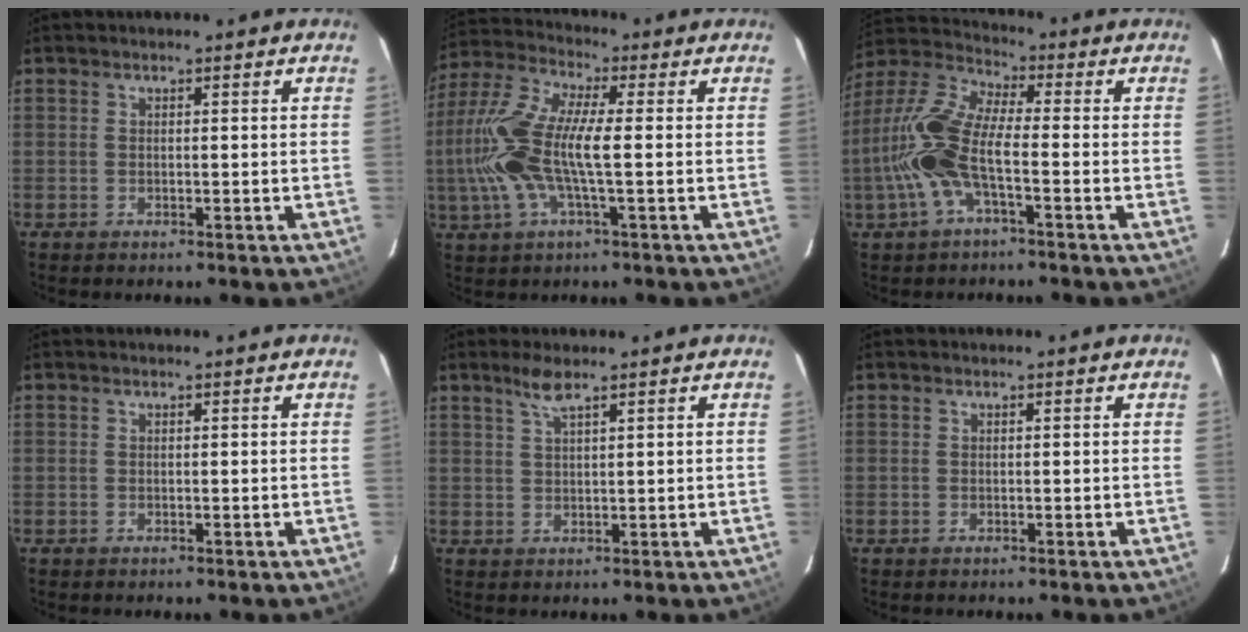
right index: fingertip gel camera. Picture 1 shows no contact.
{"total": 15.4, "force": [-1.2, 3.4, 15.0], "torque": [-0.304, 0.003, -0.030]}
{"total": 13.2, "force": [-3.2, 3.9, 12.1], "torque": [-0.267, 0.005, -0.068]}
{"total": 0.0}
{"total": 2.9, "force": [2.1, 0.1, 2.0], "torque": [-0.041, 0.004, 0.043]}
{"total": 0.0}